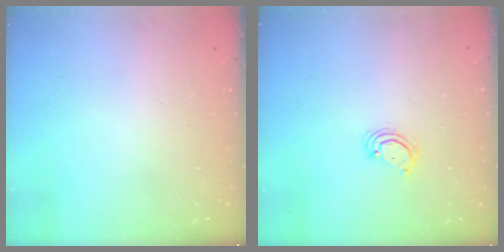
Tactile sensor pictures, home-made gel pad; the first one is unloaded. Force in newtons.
{"total": 4.2, "press": 4.2, "slide": 0.4}